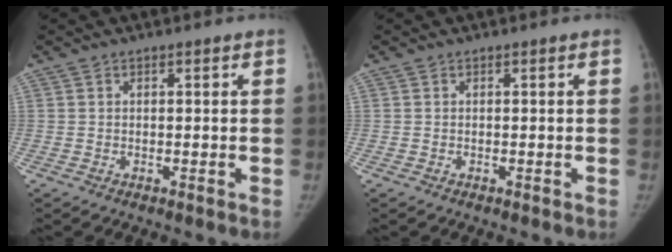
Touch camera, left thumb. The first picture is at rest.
{"total": 0.0}